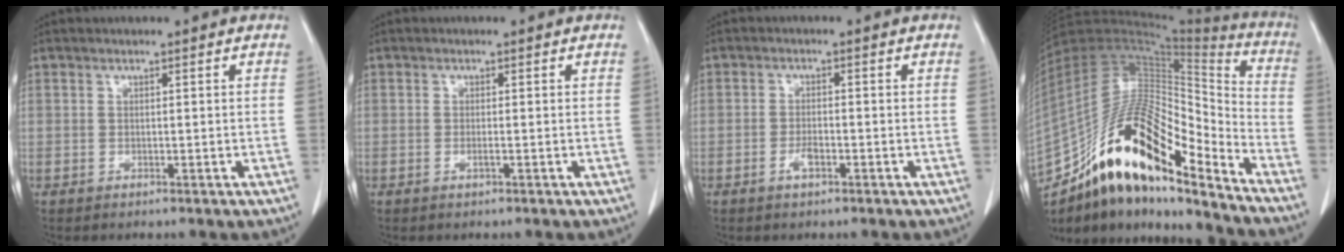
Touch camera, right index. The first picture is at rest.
{"total": 0.7, "force": [-0.2, 0.0, 0.7], "torque": [-0.012, 0.001, -0.002]}
{"total": 2.2, "force": [-1.1, 0.7, 1.8], "torque": [-0.032, 0.003, -0.018]}
{"total": 23.0, "force": [-14.5, 6.2, 16.7], "torque": [-0.317, 0.019, -0.250]}